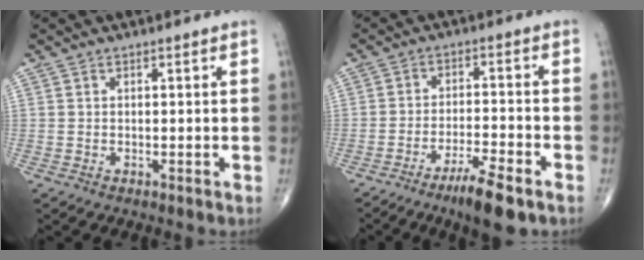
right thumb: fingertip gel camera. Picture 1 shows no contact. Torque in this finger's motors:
{"motor_torque": [2.13, 2.67, 0.24, 0.04, 0.25]}